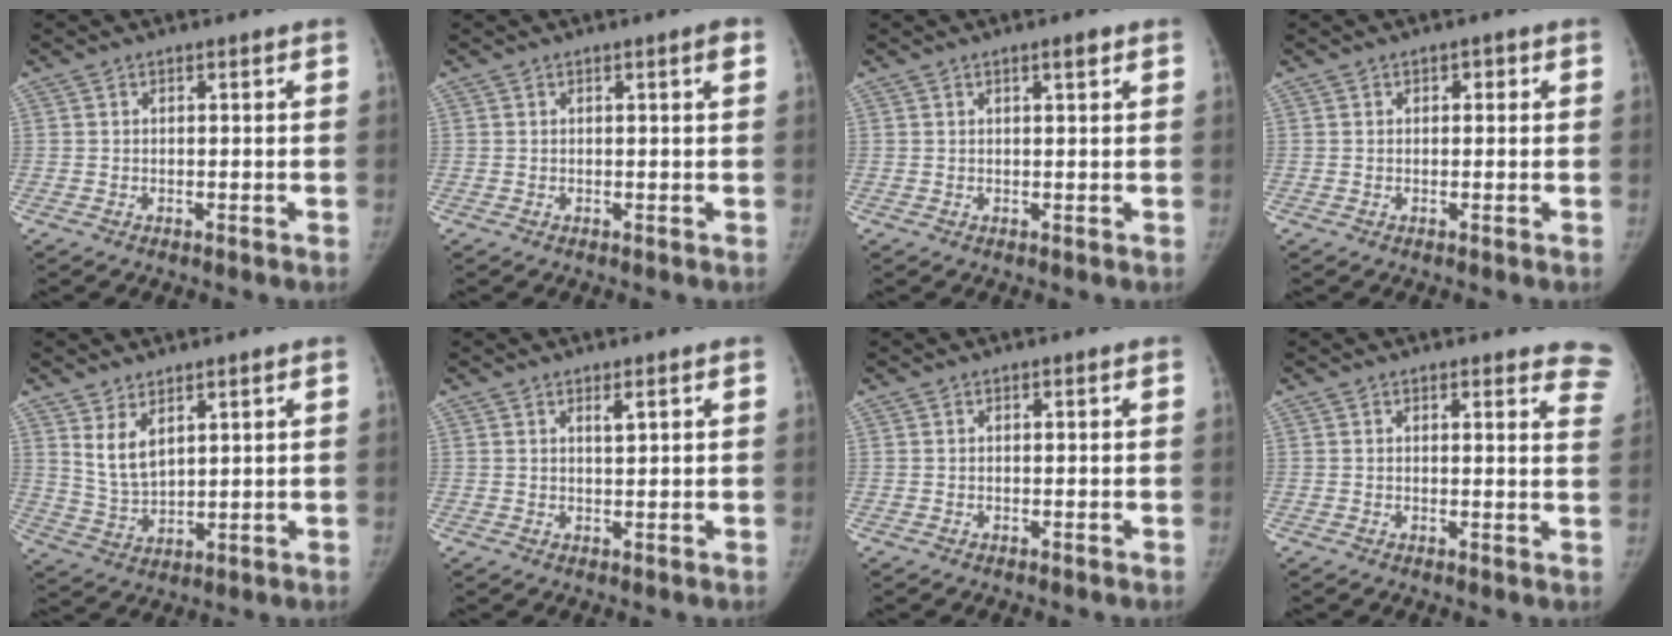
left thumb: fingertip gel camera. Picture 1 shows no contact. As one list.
[{"total": 1.3, "force": [0.5, 0.0, 1.2], "torque": [-0.019, 0.000, 0.008]}, {"total": 1.5, "force": [0.9, 0.3, 1.2], "torque": [-0.016, -0.002, 0.014]}, {"total": 1.0, "force": [0.3, 0.8, 0.5], "torque": [0.006, 0.005, -0.001]}, {"total": 6.0, "force": [3.4, 2.9, 4.1], "torque": [-0.069, -0.027, 0.079]}, {"total": 1.3, "force": [0.8, 0.2, 1.0], "torque": [-0.017, -0.006, 0.015]}, {"total": 0.0}, {"total": 7.6, "force": [7.1, 2.0, 2.1], "torque": [0.020, -0.036, 0.044]}]